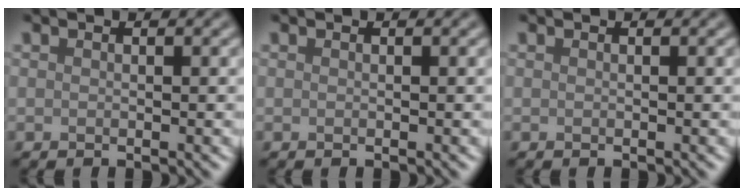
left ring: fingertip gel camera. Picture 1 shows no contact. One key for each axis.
{"total": 0.0}
{"total": 0.0}